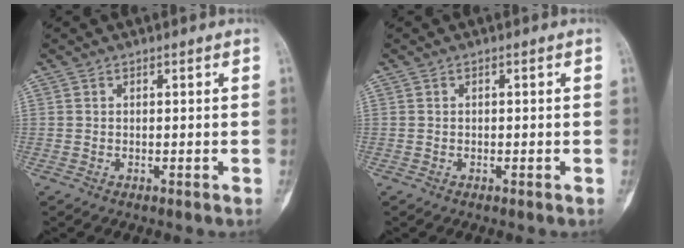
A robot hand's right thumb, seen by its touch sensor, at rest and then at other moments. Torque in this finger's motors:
{"motor_torque": [-0.24, 0.10, -0.16, 0.03, -0.03]}